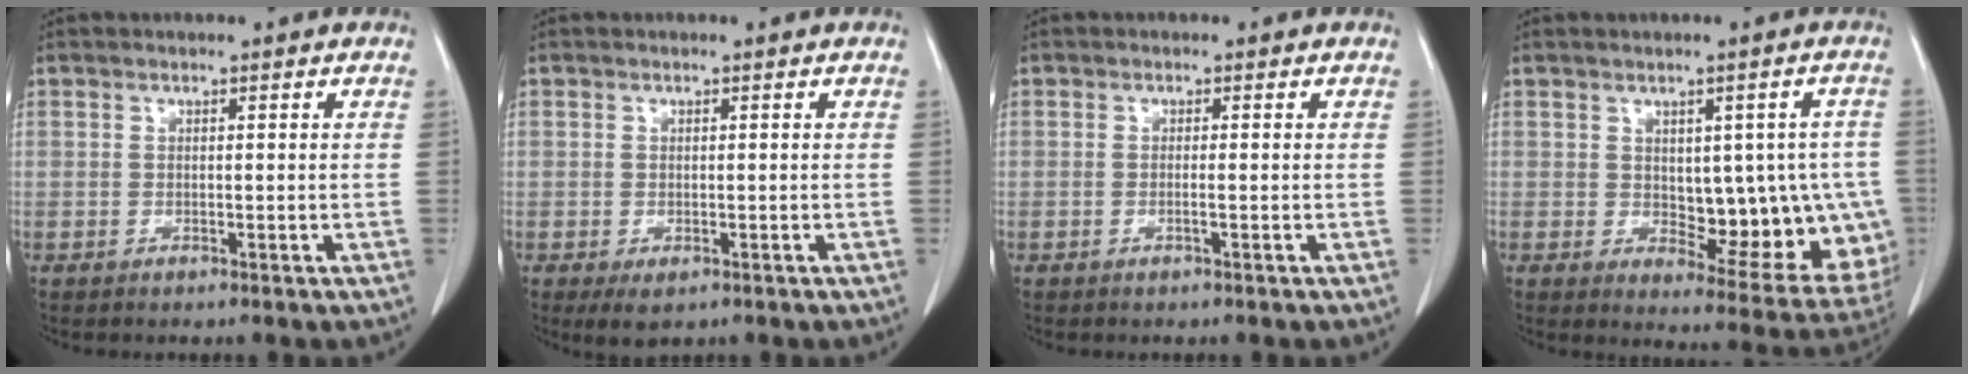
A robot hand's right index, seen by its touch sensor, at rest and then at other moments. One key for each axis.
{"total": 2.6, "fx": -1.2, "fy": 1.5, "fz": 1.7, "tx": -0.024, "ty": -0.005, "tz": -0.008}
{"total": 0.8, "fx": -0.3, "fy": -0.2, "fz": 0.7, "tx": -0.013, "ty": 0.001, "tz": -0.006}
{"total": 13.8, "fx": -0.9, "fy": 6.4, "fz": 12.2, "tx": -0.121, "ty": 0.011, "tz": 0.010}